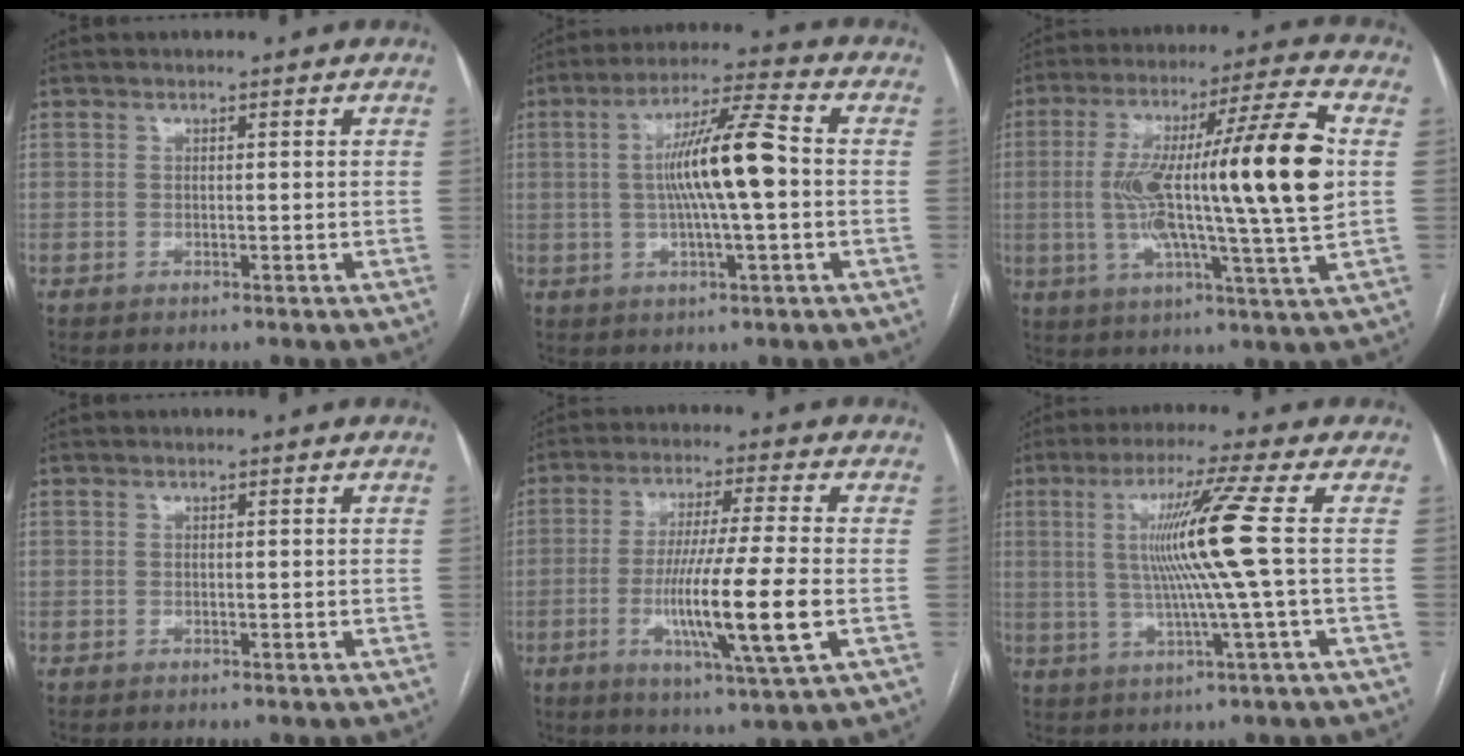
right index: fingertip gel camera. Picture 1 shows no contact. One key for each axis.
{"total": 11.5, "fx": 0.0, "fy": 0.7, "fz": 11.5, "tx": -0.208, "ty": 0.013, "tz": -0.004}
{"total": 22.1, "fx": 1.2, "fy": 0.3, "fz": 22.1, "tx": -0.356, "ty": 0.016, "tz": 0.008}
{"total": 0.0}
{"total": 13.7, "fx": -3.2, "fy": -0.5, "fz": 13.3, "tx": -0.250, "ty": -0.021, "tz": -0.060}
{"total": 10.8, "fx": 1.1, "fy": -2.5, "fz": 10.4, "tx": -0.191, "ty": 0.004, "tz": 0.026}